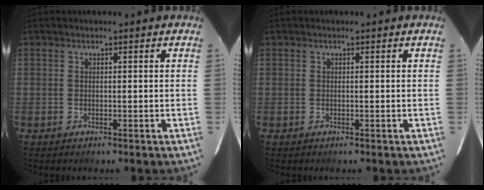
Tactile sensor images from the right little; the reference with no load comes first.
{"total": 0.0}